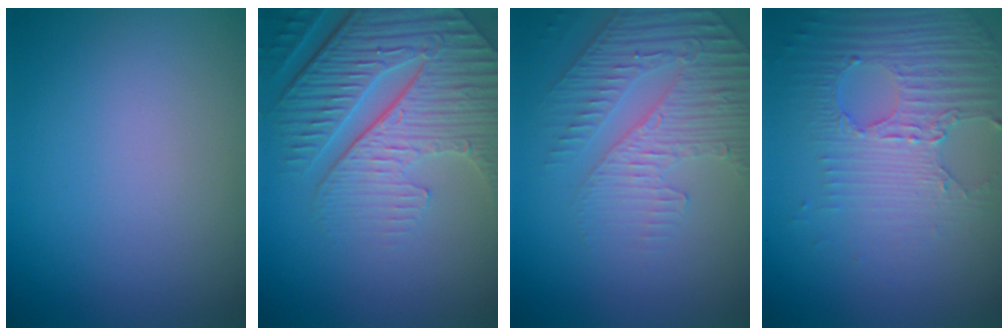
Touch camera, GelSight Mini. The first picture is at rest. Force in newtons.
{"total": 7.6, "press": 6.0, "slide": 4.7}
{"total": 4.7, "press": 3.3, "slide": 3.4}
{"total": 5.0, "press": 3.2, "slide": 3.8}